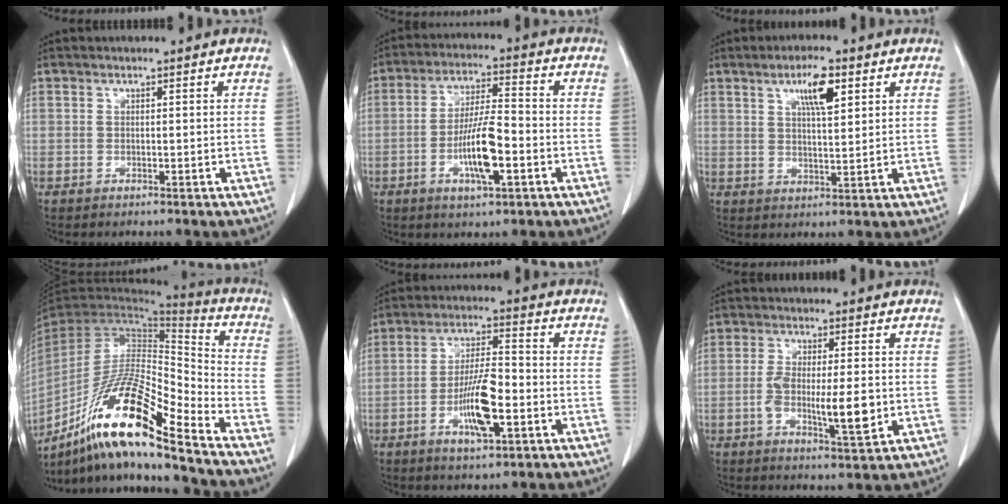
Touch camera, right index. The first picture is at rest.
{"total": 9.5, "force": [-3.1, 1.8, 8.9], "torque": [-0.167, 0.001, -0.056]}
{"total": 6.2, "force": [3.1, 1.3, 5.3], "torque": [-0.093, 0.001, 0.052]}
{"total": 19.5, "force": [-13.0, 1.7, 14.4], "torque": [-0.286, -0.017, -0.237]}
{"total": 9.6, "force": [-3.2, 2.2, 8.8], "torque": [-0.167, 0.001, -0.056]}
{"total": 8.3, "force": [-1.4, 1.9, 7.9], "torque": [-0.136, -0.007, -0.023]}